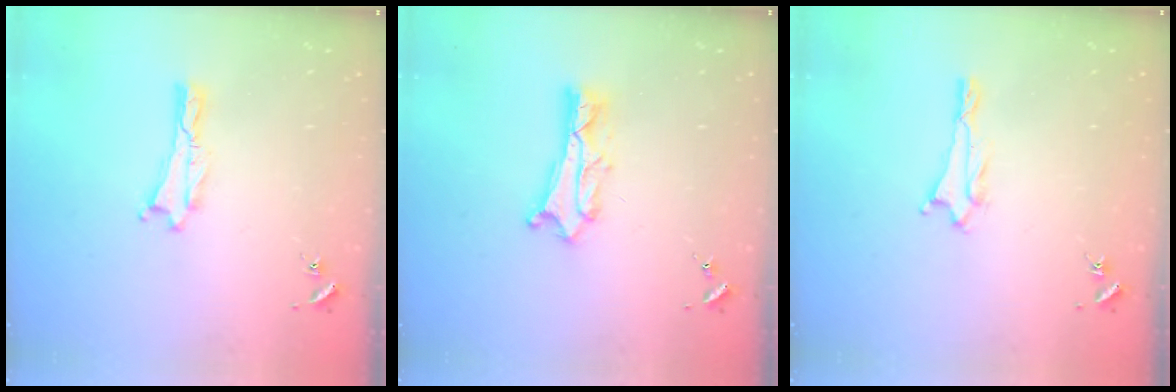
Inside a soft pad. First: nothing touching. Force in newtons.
{"total": 3.8, "press": 3.8, "slide": 0.4}
{"total": 1.0, "press": 1.0, "slide": 0.1}